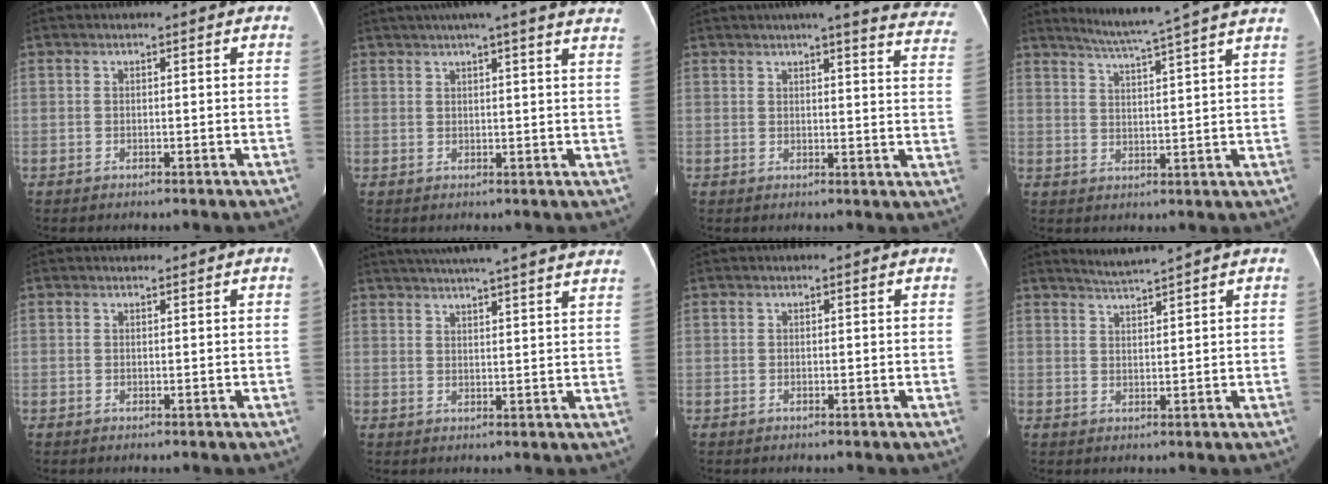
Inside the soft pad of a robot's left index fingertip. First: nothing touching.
{"total": 17.5, "force": [15.0, 0.4, 8.9], "torque": [-0.133, 0.012, 0.174]}
{"total": 18.0, "force": [16.0, 2.0, 7.9], "torque": [-0.083, -0.050, 0.161]}
{"total": 13.1, "force": [11.5, -1.9, 6.1], "torque": [-0.104, -0.015, 0.147]}
{"total": 0.0}
{"total": 21.5, "force": [19.0, 0.7, 10.1], "torque": [-0.165, 0.016, 0.241]}
{"total": 0.0}
{"total": 2.8, "force": [2.5, -1.3, 0.4], "torque": [-0.012, -0.004, 0.053]}